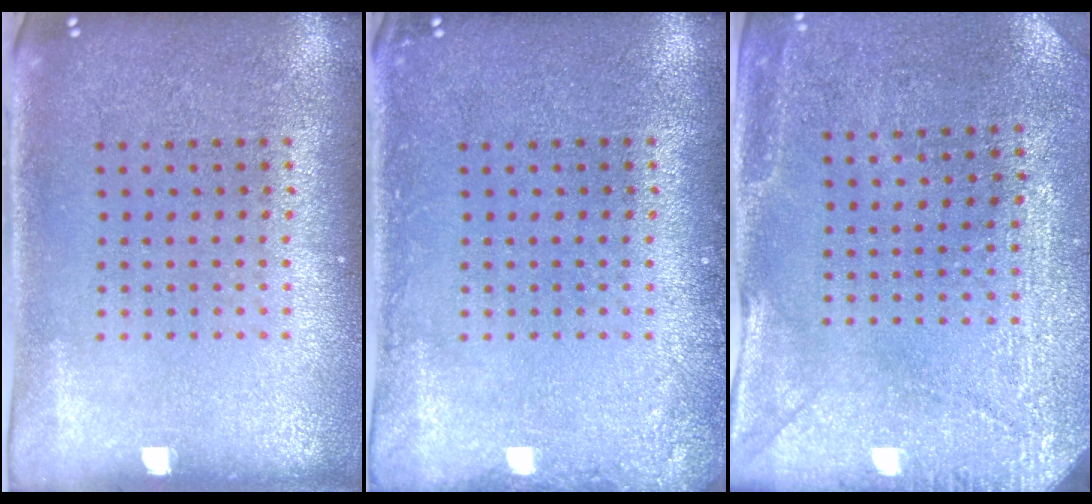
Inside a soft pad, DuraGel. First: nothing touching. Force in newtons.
{"total": 1.2, "press": 1.2, "slide": 0.2}
{"total": 3.0, "press": 2.8, "slide": 1.0}